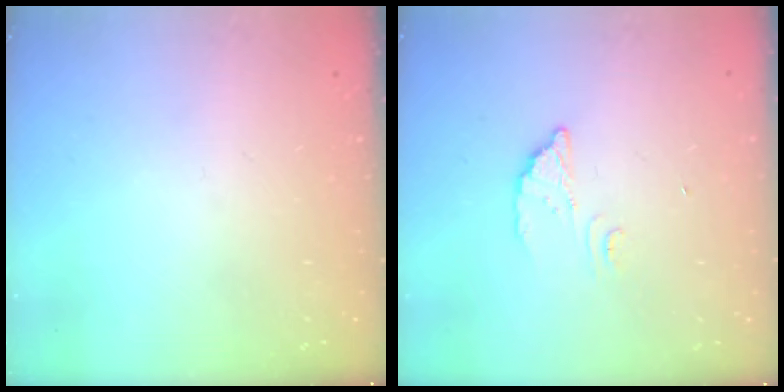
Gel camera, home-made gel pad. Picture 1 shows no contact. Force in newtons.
{"total": 3.6, "press": 3.6, "slide": 0.2}